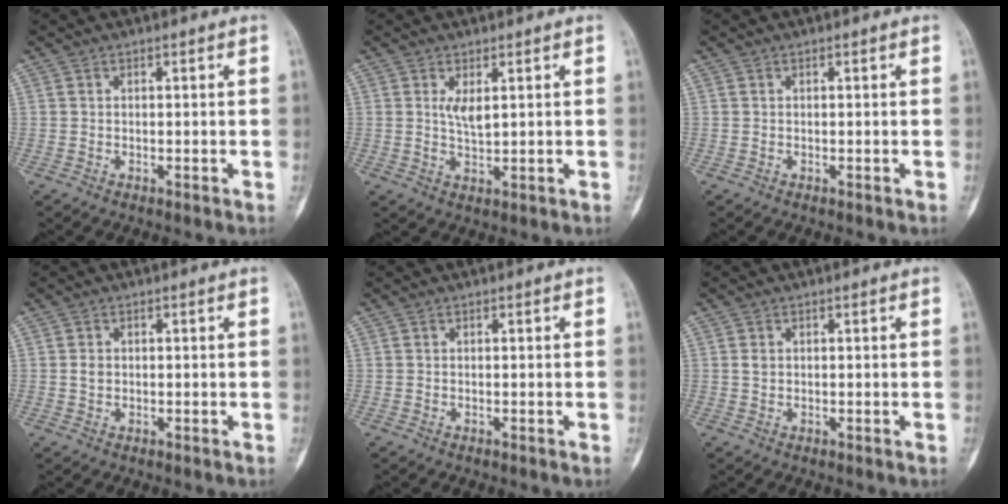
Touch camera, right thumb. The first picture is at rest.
{"total": 2.9, "force": [1.0, 1.0, 2.6], "torque": [-0.047, -0.011, 0.022]}
{"total": 0.0}
{"total": 1.4, "force": [0.1, 1.2, 0.8], "torque": [-0.012, 0.002, 0.003]}
{"total": 0.0}
{"total": 1.1, "force": [0.2, 0.9, 0.6], "torque": [-0.011, 0.001, 0.006]}